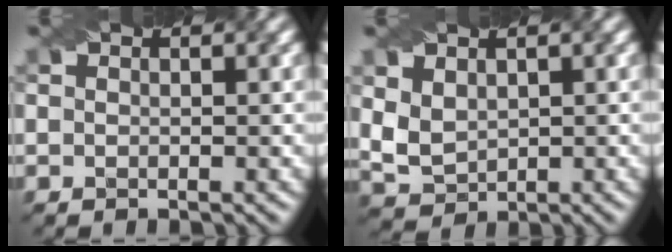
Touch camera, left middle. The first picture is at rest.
{"total": 3.4, "force": [1.1, 2.5, 2.0], "torque": [-0.053, 0.000, 0.028]}